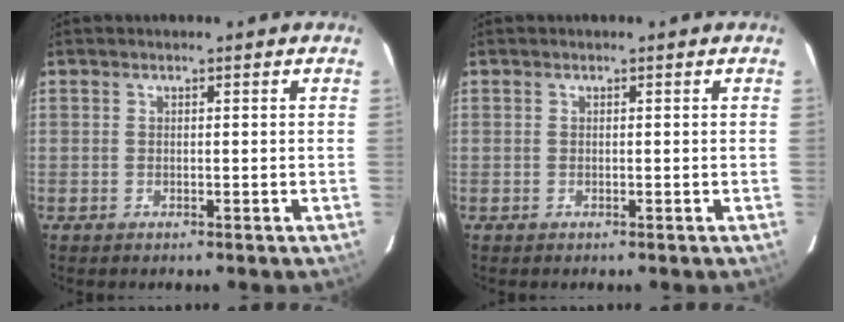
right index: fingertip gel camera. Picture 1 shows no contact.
{"total": 0.0}